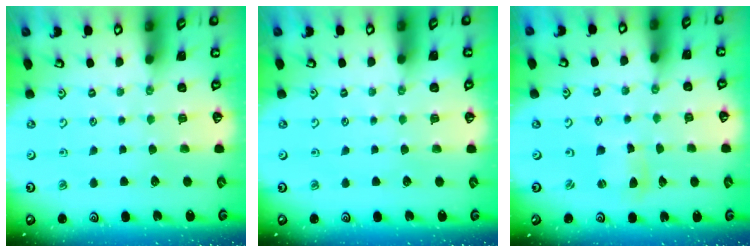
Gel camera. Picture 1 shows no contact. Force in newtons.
{"total": 0.0}
{"total": 2.6, "press": 2.6, "slide": 0.3}